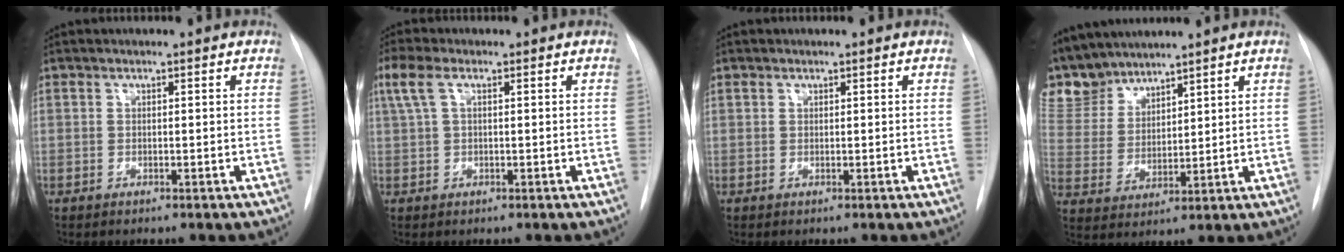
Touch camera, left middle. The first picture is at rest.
{"total": 2.5, "force": [1.1, 0.8, 2.0], "torque": [-0.064, 0.022, 0.030]}
{"total": 1.3, "force": [-0.2, -0.5, -1.2], "torque": [0.026, -0.007, -0.003]}
{"total": 8.8, "force": [8.4, 2.3, 0.5], "torque": [-0.026, 0.003, 0.187]}